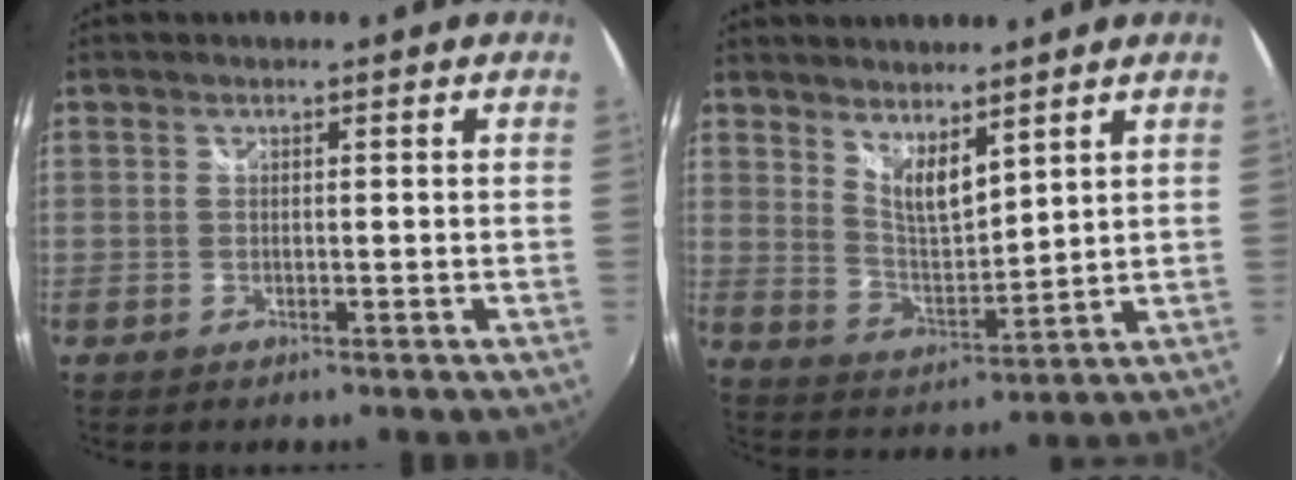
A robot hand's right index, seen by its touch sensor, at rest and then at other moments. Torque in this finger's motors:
{"motor_torque": [-0.05, 0.14, 0.00, 0.01]}